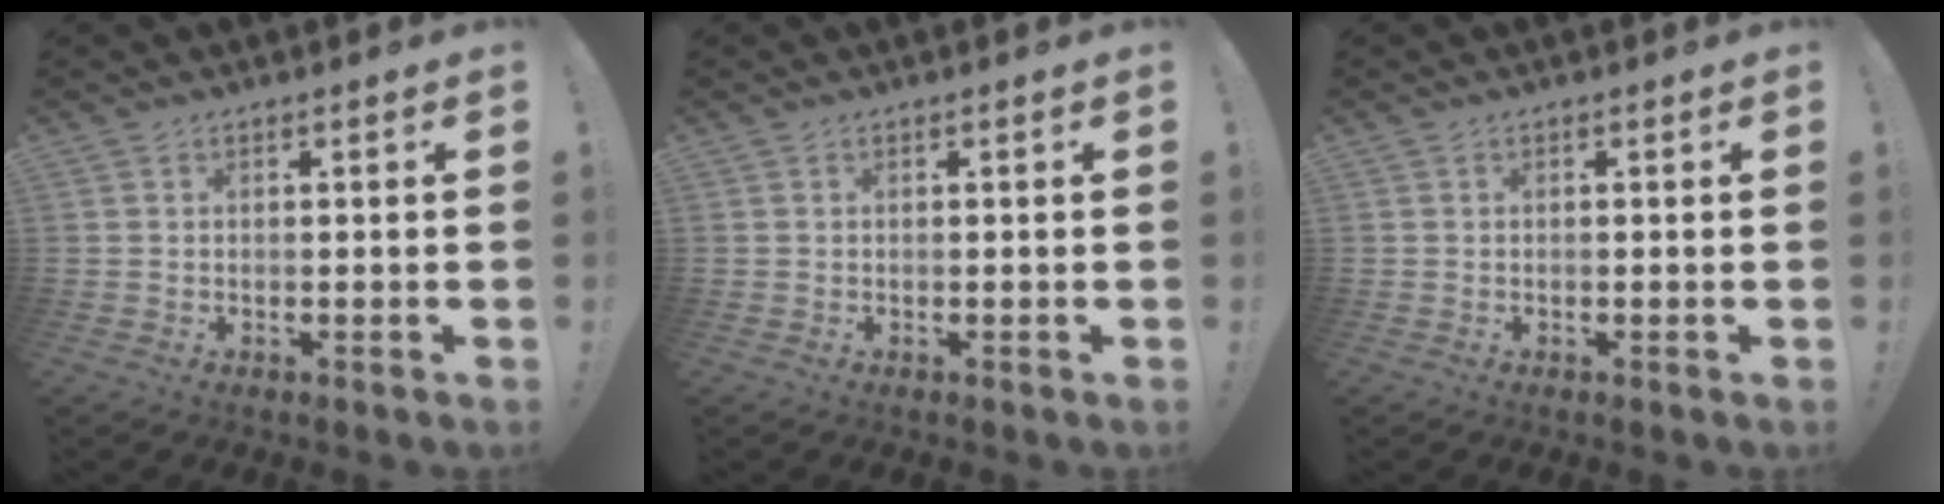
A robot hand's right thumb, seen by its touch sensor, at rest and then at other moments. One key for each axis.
{"total": 0.0}
{"total": 0.0}